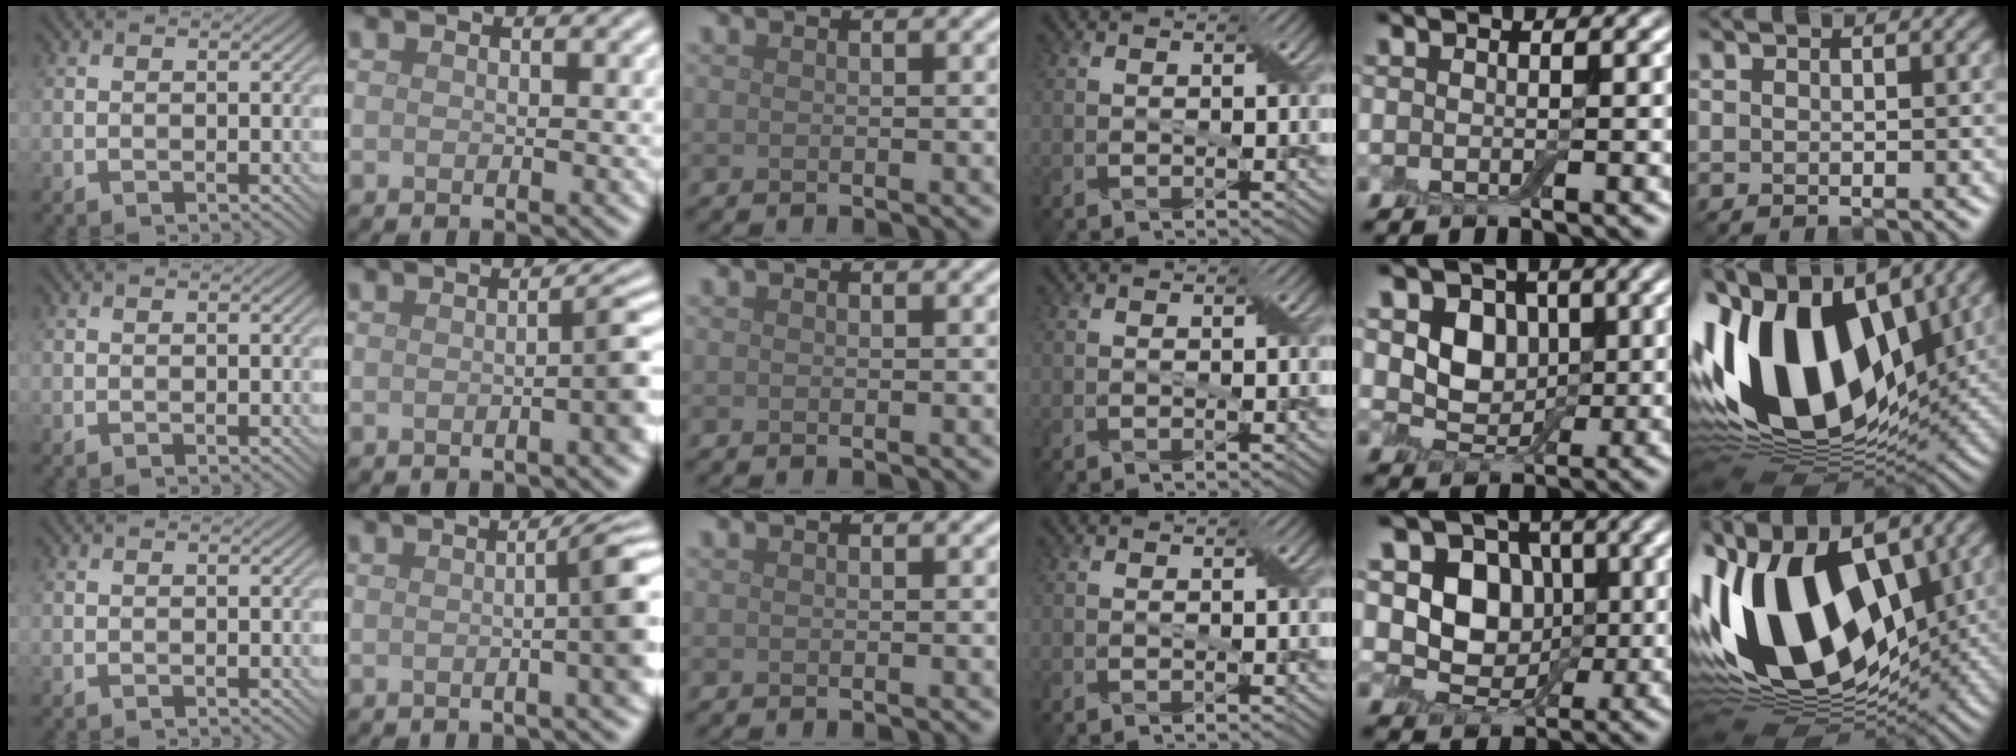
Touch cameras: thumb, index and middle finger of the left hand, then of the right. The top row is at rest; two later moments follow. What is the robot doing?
{"motion": "extract", "object": "drawer"}